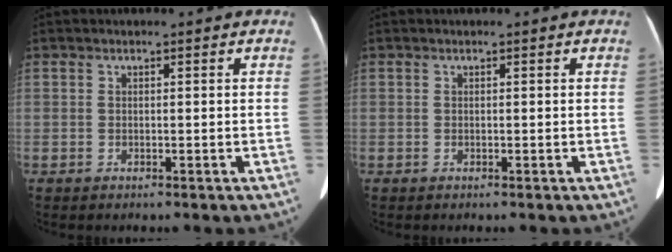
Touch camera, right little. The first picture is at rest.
{"total": 0.0}